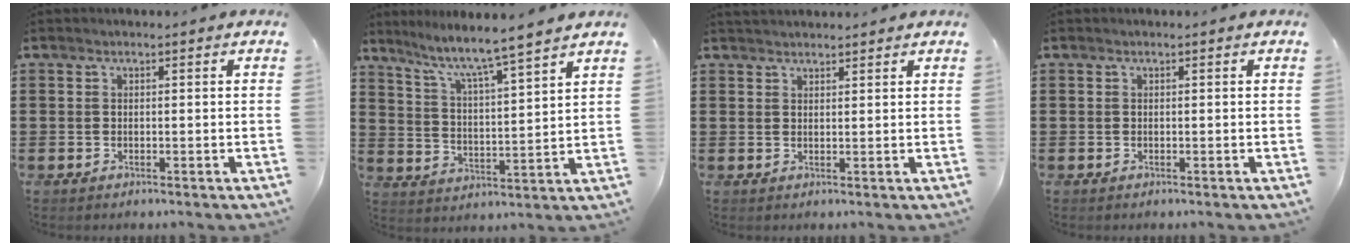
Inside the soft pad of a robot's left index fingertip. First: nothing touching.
{"total": 6.0, "force": [5.3, -0.8, 2.8], "torque": [-0.078, -0.041, 0.082]}
{"total": 1.7, "force": [1.6, 0.2, 0.1], "torque": [-0.006, 0.002, 0.033]}
{"total": 0.0}